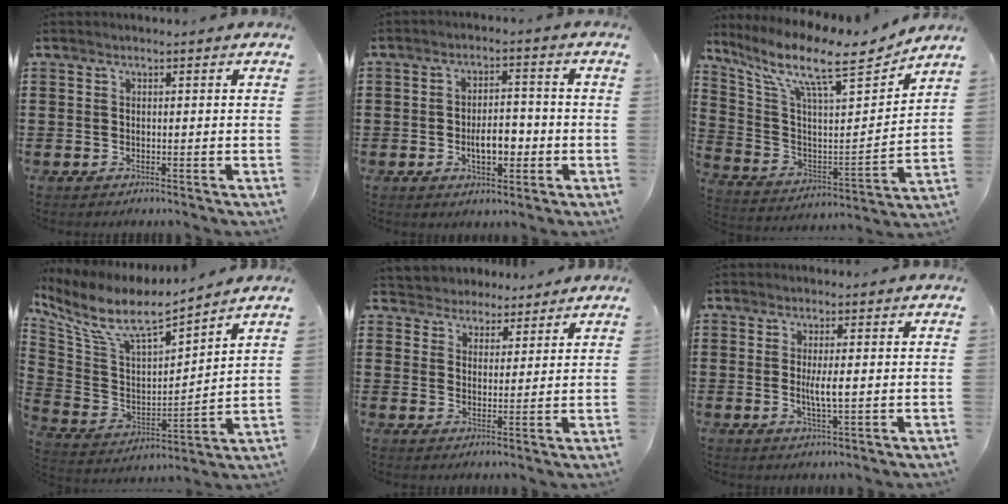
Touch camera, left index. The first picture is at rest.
{"total": 5.7, "force": [-1.4, 2.9, 4.8], "torque": [-0.069, 0.003, -0.029]}
{"total": 12.9, "force": [9.6, 2.8, 8.1], "torque": [-0.178, -0.059, 0.156]}
{"total": 9.4, "force": [7.3, 2.6, 5.3], "torque": [-0.135, -0.043, 0.124]}
{"total": 4.0, "force": [3.5, 1.7, -0.4], "torque": [-0.012, -0.007, 0.065]}
{"total": 3.6, "force": [0.1, 0.6, 3.5], "torque": [-0.063, -0.004, 0.002]}